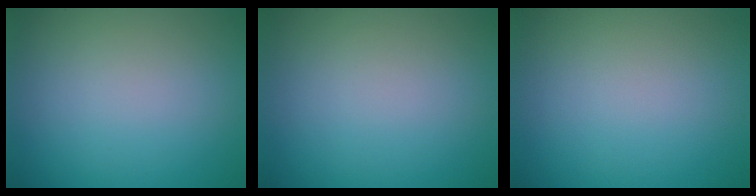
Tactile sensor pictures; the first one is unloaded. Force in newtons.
{"total": 0.0}
{"total": 0.0}